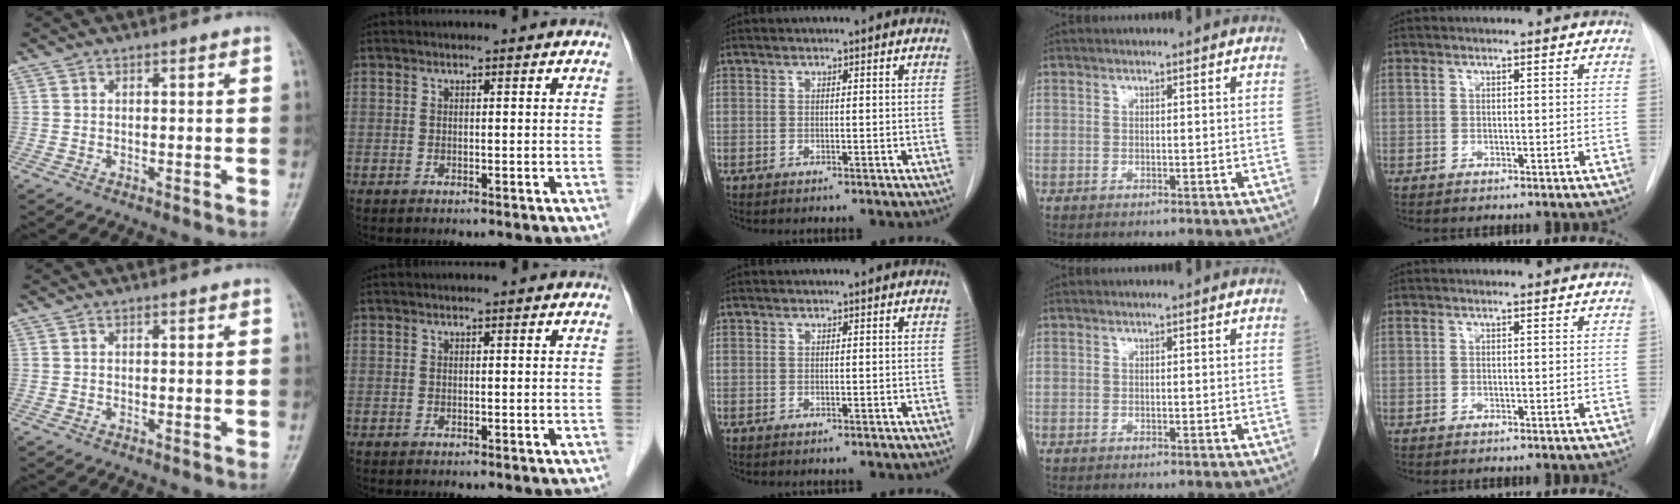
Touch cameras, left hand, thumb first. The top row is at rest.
{}